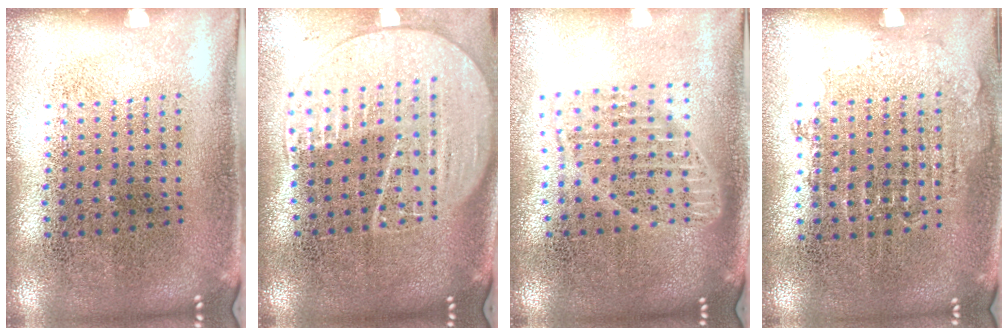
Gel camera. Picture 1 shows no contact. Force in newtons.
{"total": 2.0, "press": 1.8, "slide": 1.0}
{"total": 1.8, "press": 1.5, "slide": 0.9}
{"total": 0.8, "press": 0.7, "slide": 0.2}